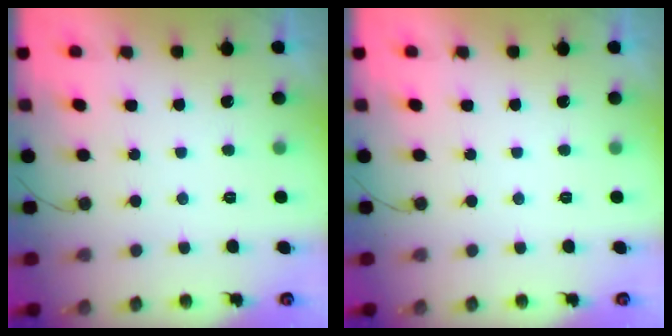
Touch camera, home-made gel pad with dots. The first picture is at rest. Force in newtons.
{"total": 0.0}